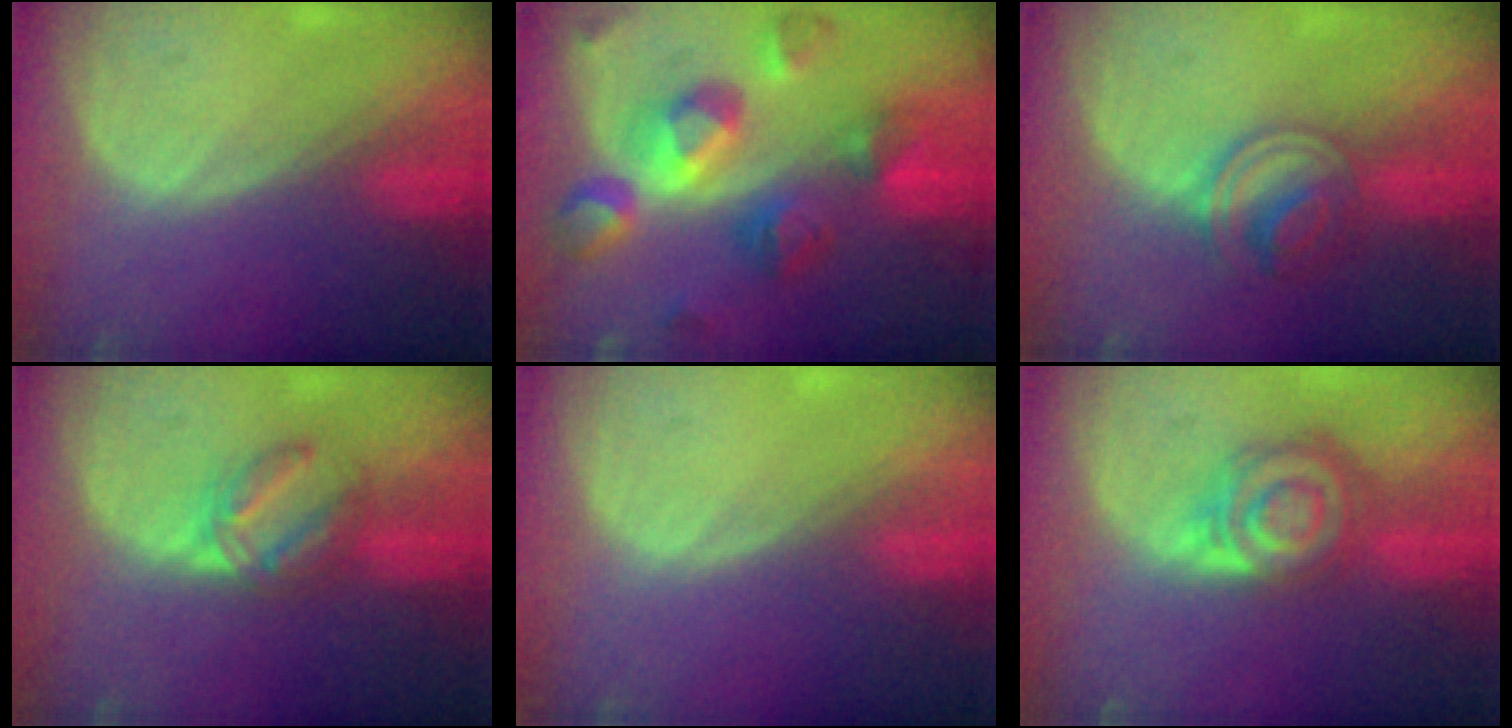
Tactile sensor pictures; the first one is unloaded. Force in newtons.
{"total": 11.3, "press": 11.2, "slide": 1.0}
{"total": 6.2, "press": 5.4, "slide": 3.0}
{"total": 5.9, "press": 5.3, "slide": 2.6}
{"total": 0.0}
{"total": 8.0, "press": 7.0, "slide": 3.9}